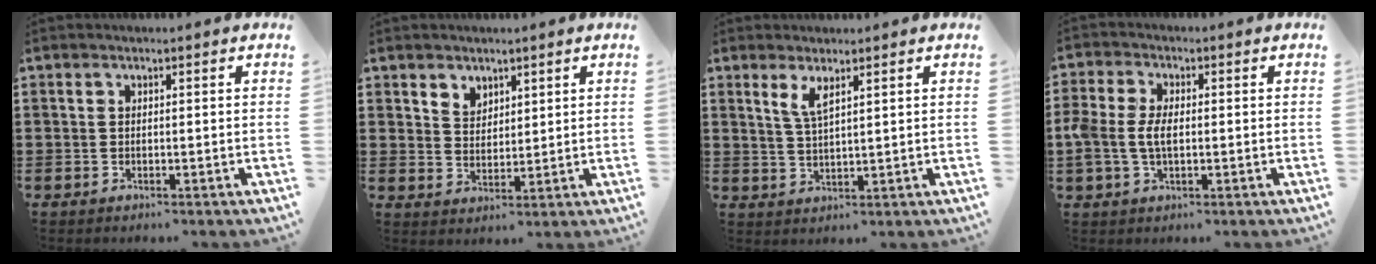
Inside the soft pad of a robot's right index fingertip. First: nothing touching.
{"total": 3.4, "force": [2.6, 2.2, 0.3], "torque": [-0.016, 0.006, 0.049]}
{"total": 3.1, "force": [2.0, 0.7, 2.3], "torque": [-0.051, 0.003, 0.035]}
{"total": 4.8, "force": [-0.5, 2.8, 3.8], "torque": [-0.102, -0.003, -0.017]}